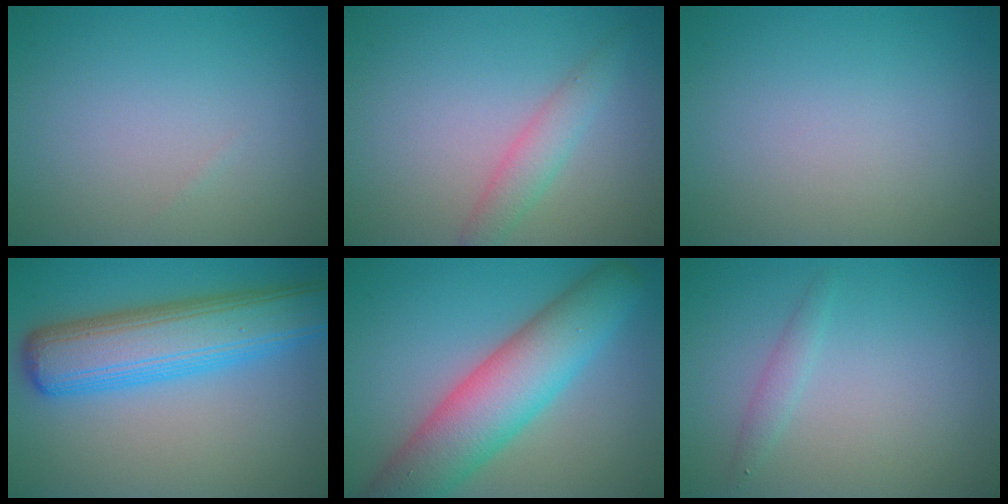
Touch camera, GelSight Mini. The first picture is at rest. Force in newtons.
{"total": 2.3, "press": 2.3, "slide": 0.1}
{"total": 0.0}
{"total": 8.9, "press": 8.9, "slide": 0.2}
{"total": 9.1, "press": 9.1, "slide": 0.4}
{"total": 1.2, "press": 1.2, "slide": 0.0}